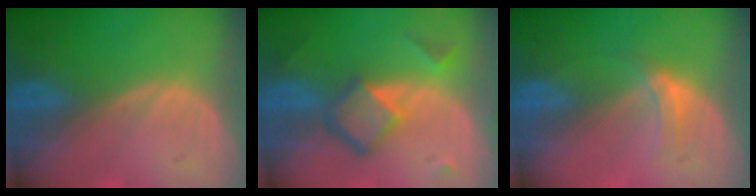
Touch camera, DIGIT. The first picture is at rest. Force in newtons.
{"total": 6.7, "press": 5.8, "slide": 3.5}
{"total": 2.9, "press": 2.5, "slide": 1.5}